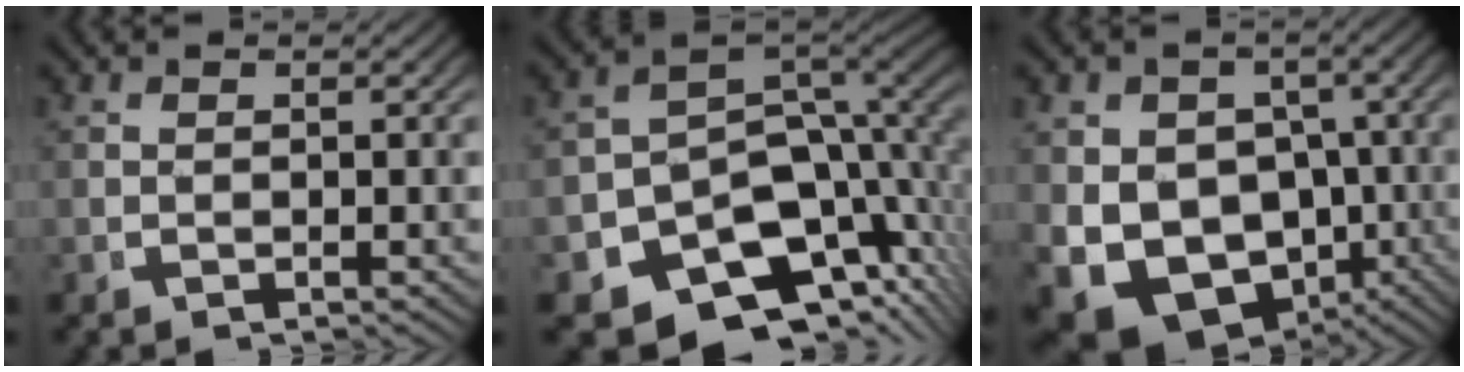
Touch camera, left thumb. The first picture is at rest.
{"total": 15.7, "force": [-5.6, 10.0, 10.7], "torque": [-0.161, -0.033, -0.083]}
{"total": 13.9, "force": [-4.8, 10.4, 7.9], "torque": [-0.178, -0.088, -0.036]}